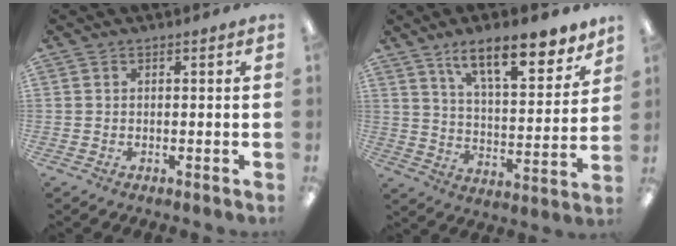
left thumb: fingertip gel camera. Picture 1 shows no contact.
{"total": 16.1, "force": [12.1, 5.0, 9.3], "torque": [-0.131, -0.077, 0.200]}